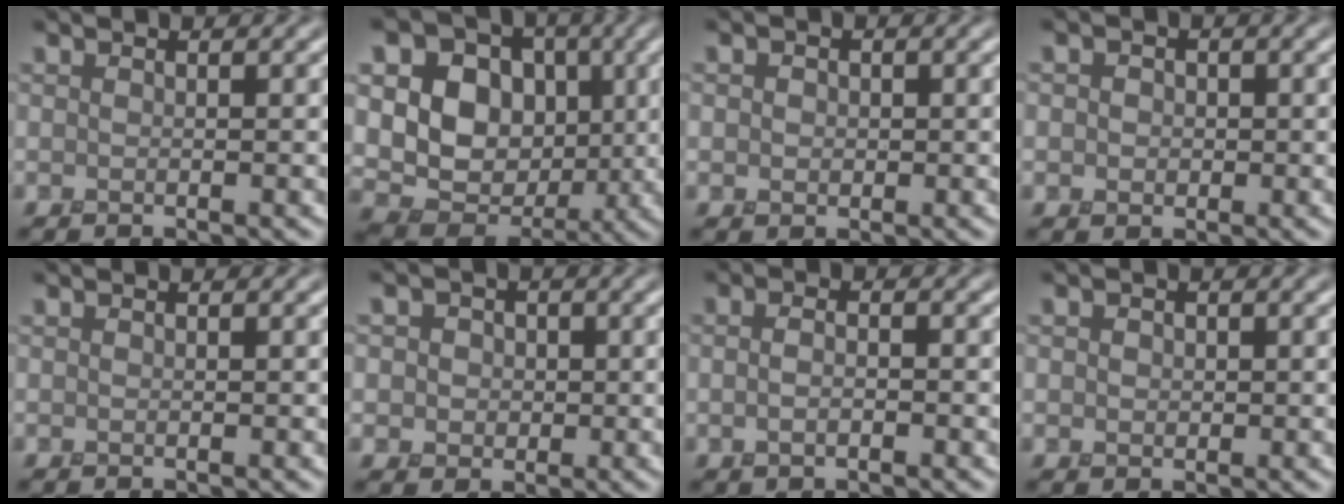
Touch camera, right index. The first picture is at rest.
{"total": 13.8, "force": [1.7, 11.5, 7.4], "torque": [-0.168, 0.036, 0.021]}
{"total": 1.6, "force": [0.1, 1.5, 0.7], "torque": [-0.013, 0.005, -0.004]}
{"total": 2.0, "force": [0.0, 1.8, 0.9], "torque": [-0.010, 0.005, -0.010]}
{"total": 0.0}
{"total": 3.4, "force": [0.6, 3.1, 1.3], "torque": [-0.015, 0.012, -0.001]}
{"total": 1.7, "force": [-0.6, 0.9, 1.3], "torque": [-0.027, -0.001, -0.010]}
{"total": 1.3, "force": [0.1, 1.2, 0.5], "torque": [-0.008, 0.001, -0.002]}